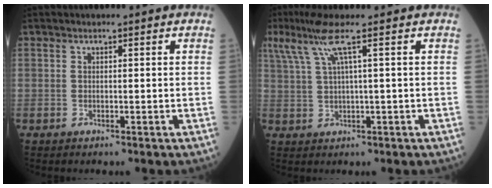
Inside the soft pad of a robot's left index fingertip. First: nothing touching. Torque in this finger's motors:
{"motor_torque": [0.83, -1.07, 0.43, 0.15]}